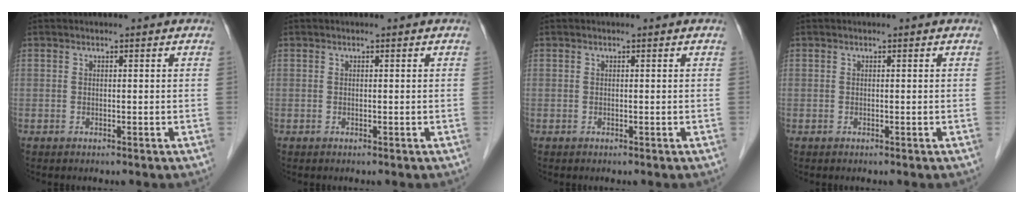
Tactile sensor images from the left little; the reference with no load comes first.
{"total": 0.0}
{"total": 0.0}
{"total": 0.0}